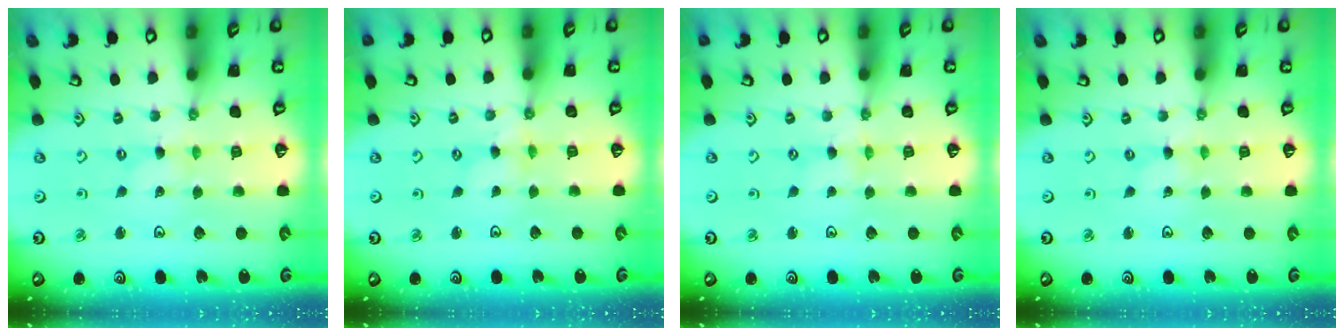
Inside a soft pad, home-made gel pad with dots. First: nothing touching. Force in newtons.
{"total": 1.1, "press": 1.1, "slide": 0.1}
{"total": 0.0}
{"total": 0.0}